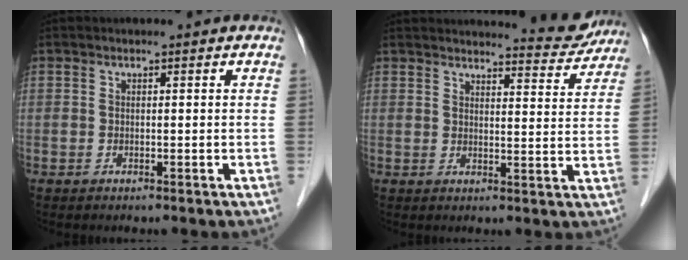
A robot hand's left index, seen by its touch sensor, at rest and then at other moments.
{"total": 7.6, "force": [7.5, 0.8, 1.0], "torque": [-0.008, -0.020, 0.083]}